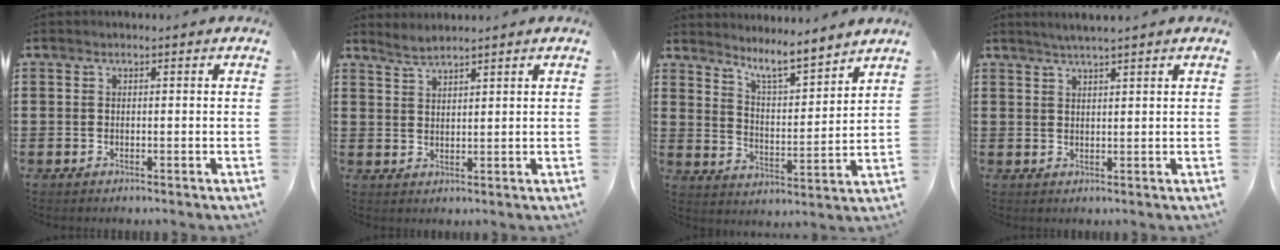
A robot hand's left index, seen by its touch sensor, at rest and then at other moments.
{"total": 1.9, "force": [1.9, -0.1, 0.4], "torque": [-0.012, 0.002, 0.037]}
{"total": 7.2, "force": [6.5, 0.4, 3.0], "torque": [-0.065, -0.042, 0.110]}
{"total": 2.0, "force": [1.8, -0.3, 0.9], "torque": [-0.020, 0.000, 0.034]}